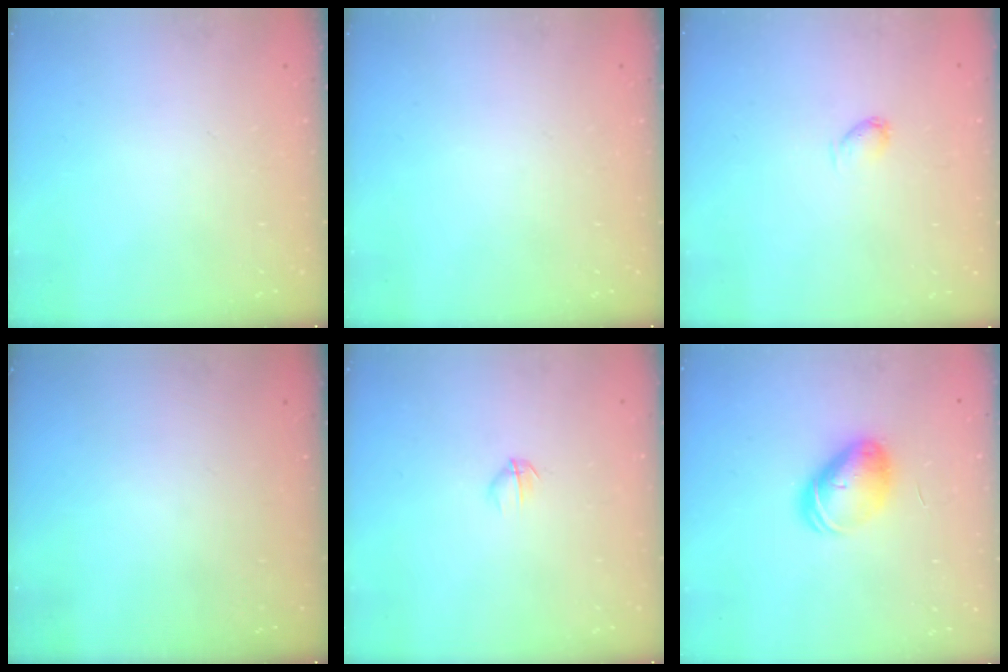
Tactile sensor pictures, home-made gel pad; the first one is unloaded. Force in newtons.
{"total": 0.0}
{"total": 3.0, "press": 3.0, "slide": 0.5}
{"total": 0.0}
{"total": 2.7, "press": 2.6, "slide": 0.8}
{"total": 8.8, "press": 8.7, "slide": 0.8}